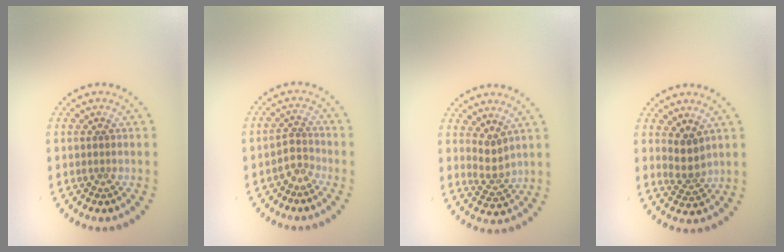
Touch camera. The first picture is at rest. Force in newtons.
{"total": 1.9, "press": 1.3, "slide": 1.4}
{"total": 2.1, "press": 1.5, "slide": 1.4}
{"total": 2.3, "press": 1.8, "slide": 1.3}